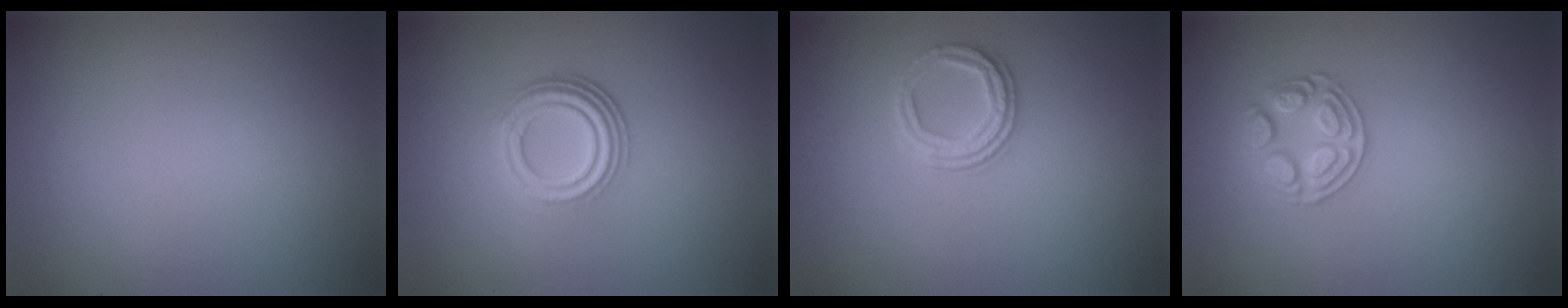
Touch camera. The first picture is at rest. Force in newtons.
{"total": 4.2, "press": 3.2, "slide": 2.8}
{"total": 2.7, "press": 2.4, "slide": 1.2}
{"total": 2.6, "press": 2.5, "slide": 0.8}